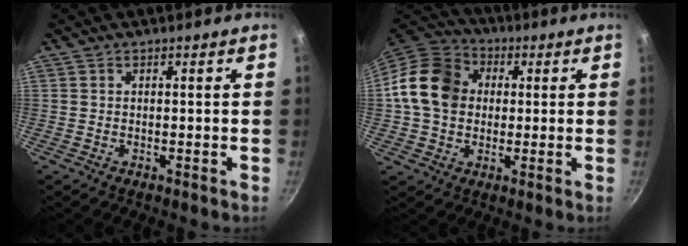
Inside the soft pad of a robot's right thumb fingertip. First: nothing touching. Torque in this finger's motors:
{"motor_torque": [0.54, 2.26, 1.06, -0.04, 0.47]}